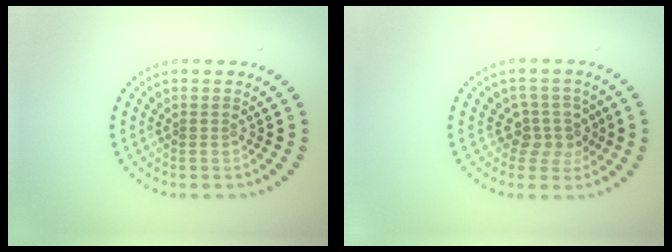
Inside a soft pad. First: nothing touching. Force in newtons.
{"total": 2.7, "press": 2.1, "slide": 1.6}